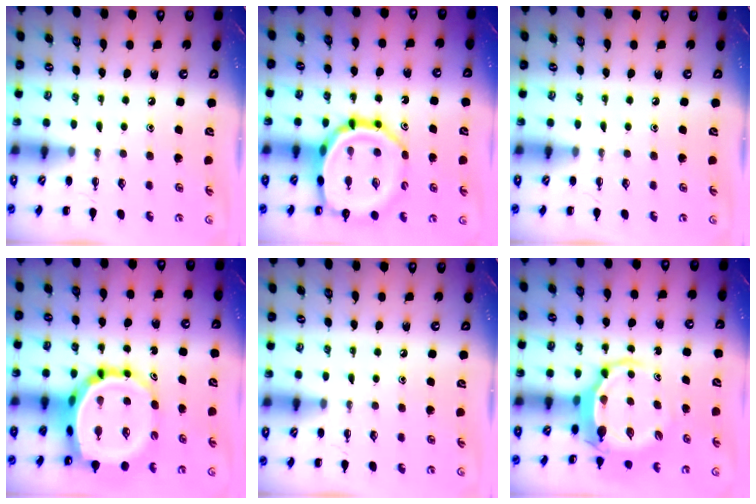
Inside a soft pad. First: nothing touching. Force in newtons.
{"total": 19.2, "press": 18.9, "slide": 3.0}
{"total": 0.0}
{"total": 13.9, "press": 13.3, "slide": 3.9}
{"total": 0.0}
{"total": 5.3, "press": 5.2, "slide": 1.3}